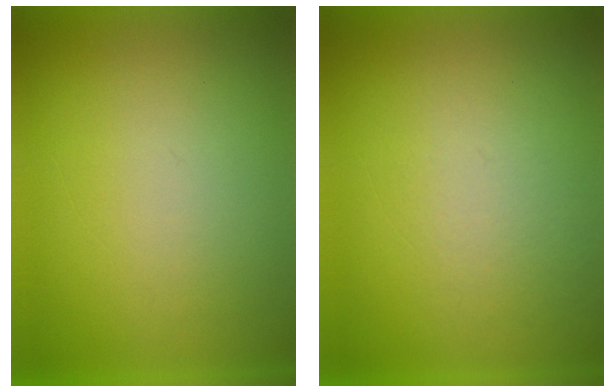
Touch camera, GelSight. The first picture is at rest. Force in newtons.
{"total": 3.3}